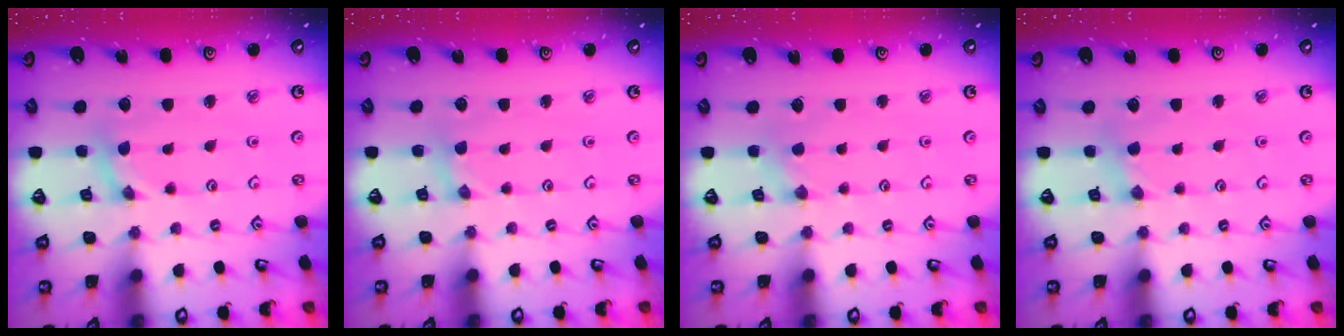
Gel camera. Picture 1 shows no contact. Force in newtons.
{"total": 0.7, "press": 0.7, "slide": 0.2}
{"total": 0.0}
{"total": 2.8, "press": 2.8, "slide": 0.4}